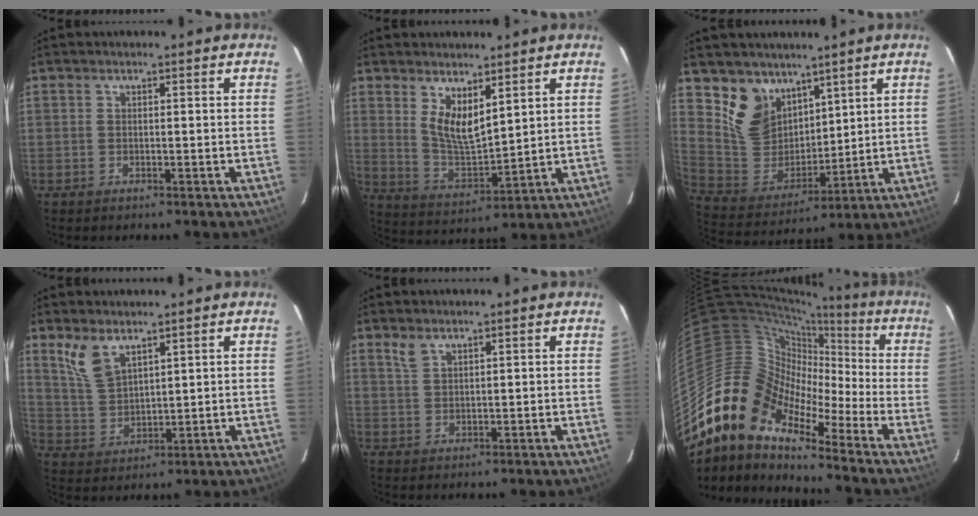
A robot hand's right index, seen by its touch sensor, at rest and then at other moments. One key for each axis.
{"total": 8.0, "fx": 4.4, "fy": 3.0, "fz": 6.0, "tx": -0.108, "ty": -0.014, "tz": 0.093}
{"total": 12.0, "fx": 7.9, "fy": 8.2, "fz": 3.8, "tx": -0.081, "ty": 0.004, "tz": 0.176}
{"total": 7.0, "fx": 4.7, "fy": 3.1, "fz": 4.1, "tx": -0.083, "ty": 0.004, "tz": 0.106}
{"total": 2.2, "fx": 1.7, "fy": 0.9, "fz": 1.1, "tx": -0.023, "ty": 0.003, "tz": 0.035}
{"total": 12.9, "fx": -8.8, "fy": 7.6, "fz": 5.6, "tx": -0.086, "ty": 0.014, "tz": -0.193}